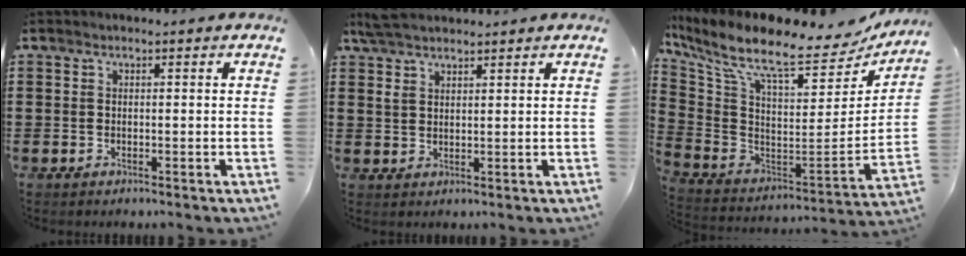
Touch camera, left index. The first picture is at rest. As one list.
[{"total": 3.8, "force": [3.2, 1.2, 1.8], "torque": [-0.043, 0.001, 0.060]}, {"total": 11.1, "force": [7.7, 2.9, 7.3], "torque": [-0.177, -0.059, 0.130]}]